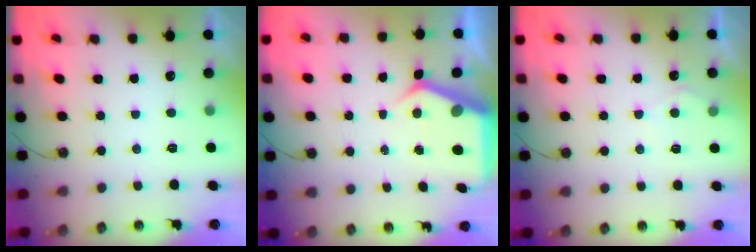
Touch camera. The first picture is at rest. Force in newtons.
{"total": 5.8, "press": 5.7, "slide": 0.8}
{"total": 4.5, "press": 4.4, "slide": 0.5}